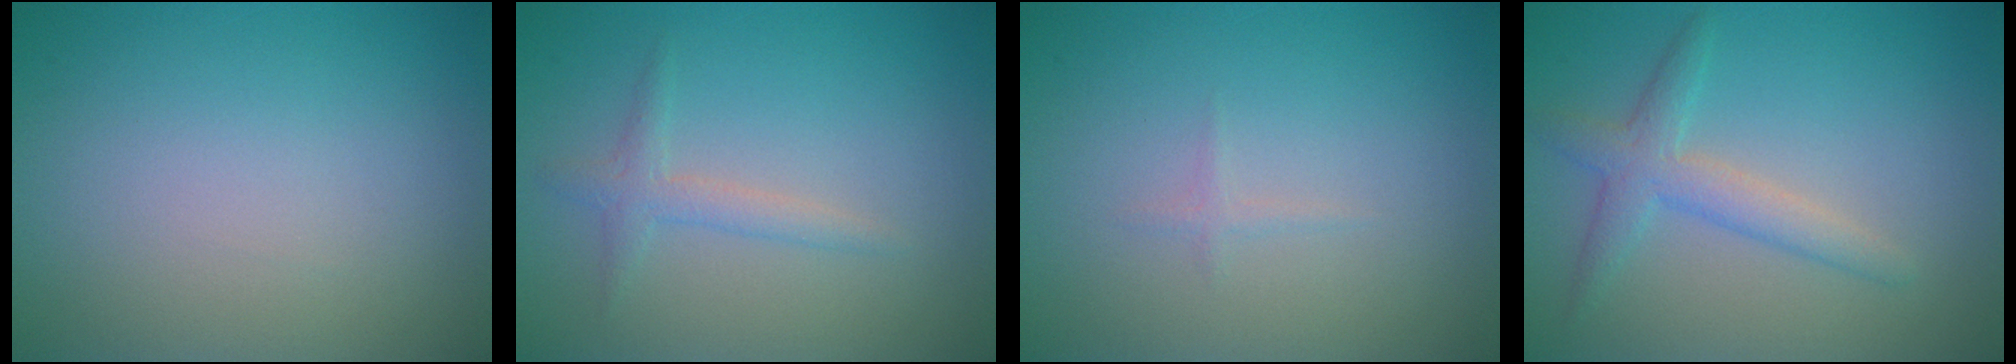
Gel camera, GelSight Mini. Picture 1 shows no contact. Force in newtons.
{"total": 1.7, "press": 1.7, "slide": 0.1}
{"total": 0.5, "press": 0.5, "slide": 0.0}
{"total": 3.0, "press": 3.0, "slide": 0.1}